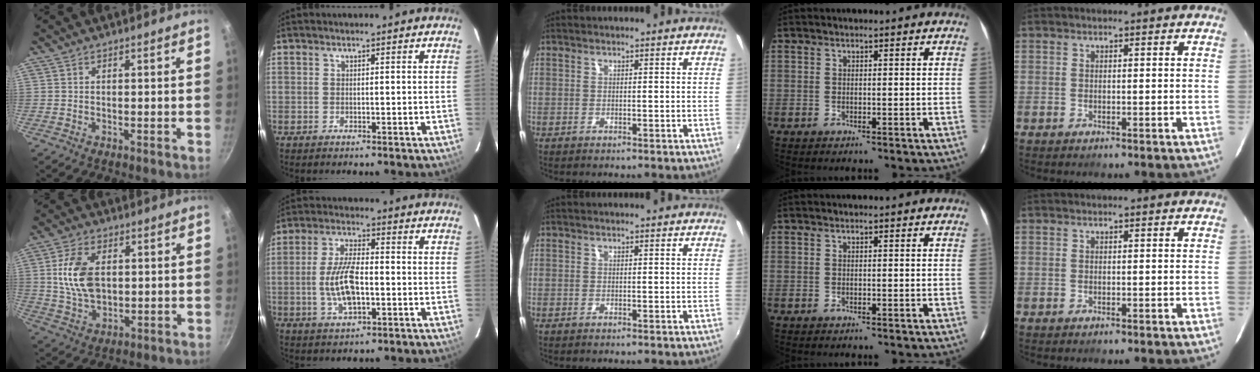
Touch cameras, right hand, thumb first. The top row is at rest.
{"thumb": {"total": 11.3, "force": [1.7, 7.1, 8.6], "torque": [-0.151, -0.005, 0.033]}, "index": {"total": 9.7, "force": [-1.9, 4.0, 8.6], "torque": [-0.176, 0.001, -0.034]}}